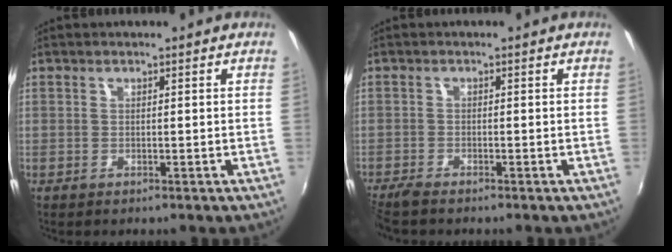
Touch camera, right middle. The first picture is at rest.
{"total": 3.2, "force": [-2.9, 0.3, 1.4], "torque": [-0.039, -0.012, -0.056]}